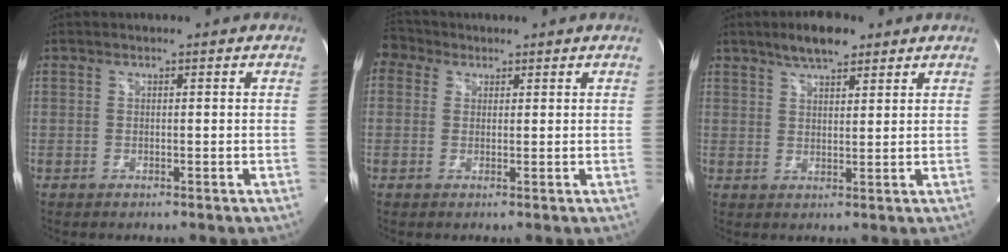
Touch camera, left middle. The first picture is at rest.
{"total": 4.0, "force": [2.3, 3.1, 1.0], "torque": [-0.026, 0.027, 0.045]}
{"total": 6.4, "force": [4.7, 1.9, 4.0], "torque": [-0.072, 0.009, 0.079]}